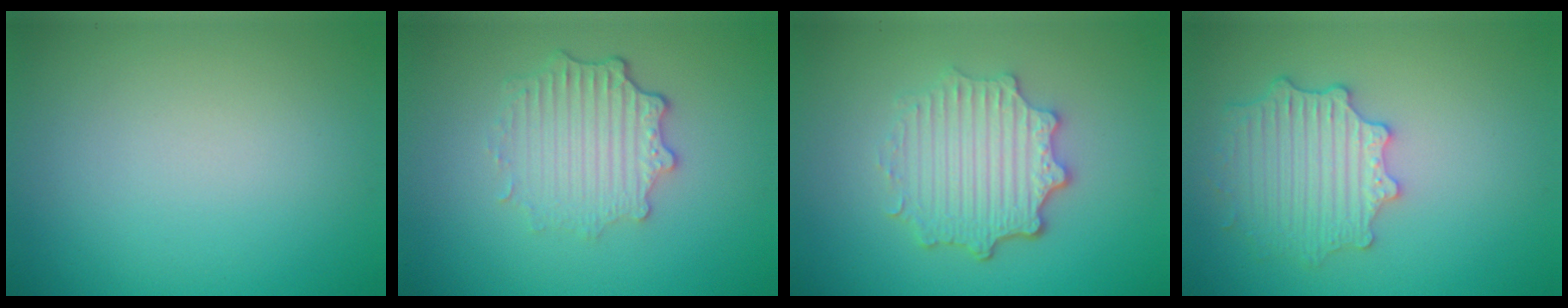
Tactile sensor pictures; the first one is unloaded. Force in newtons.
{"total": 3.7, "press": 2.9, "slide": 2.3}
{"total": 4.9, "press": 3.8, "slide": 3.0}
{"total": 4.5, "press": 4.0, "slide": 2.1}